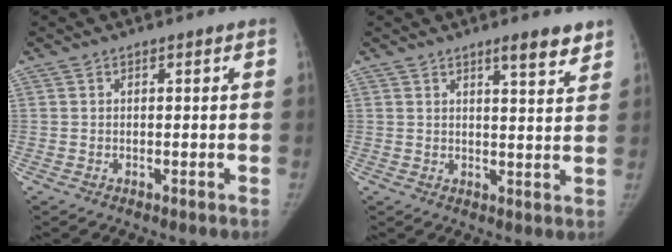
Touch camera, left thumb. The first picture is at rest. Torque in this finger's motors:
{"motor_torque": [0.03, -0.10, 0.51, -0.36, 0.09]}